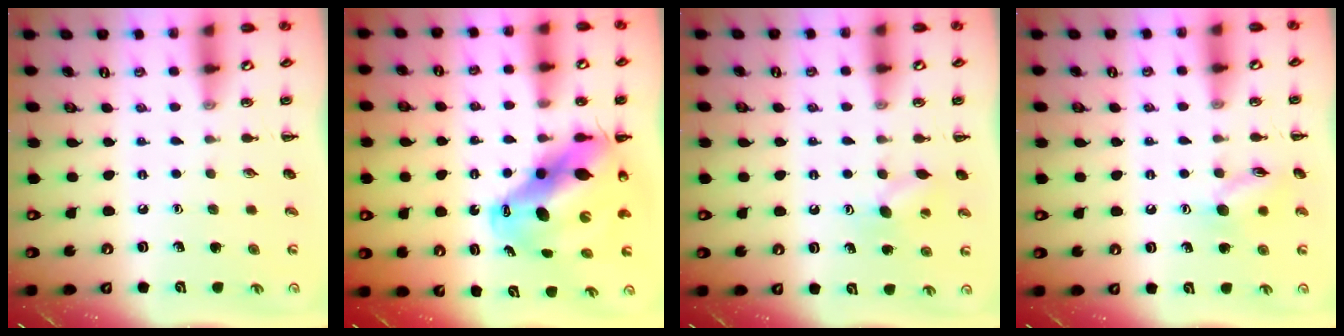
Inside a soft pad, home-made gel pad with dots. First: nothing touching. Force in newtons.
{"total": 15.8, "press": 15.2, "slide": 4.5}
{"total": 7.4, "press": 7.3, "slide": 1.4}
{"total": 9.6, "press": 9.6, "slide": 0.6}